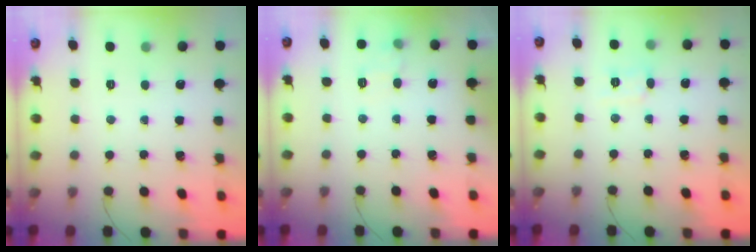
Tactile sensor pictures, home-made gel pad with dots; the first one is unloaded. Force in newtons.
{"total": 5.7, "press": 5.4, "slide": 2.0}
{"total": 5.2, "press": 5.1, "slide": 1.3}